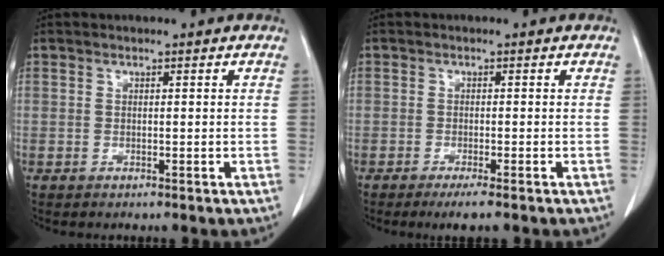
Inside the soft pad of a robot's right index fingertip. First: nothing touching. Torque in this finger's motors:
{"motor_torque": [0.13, -0.13, -0.11, -0.03]}